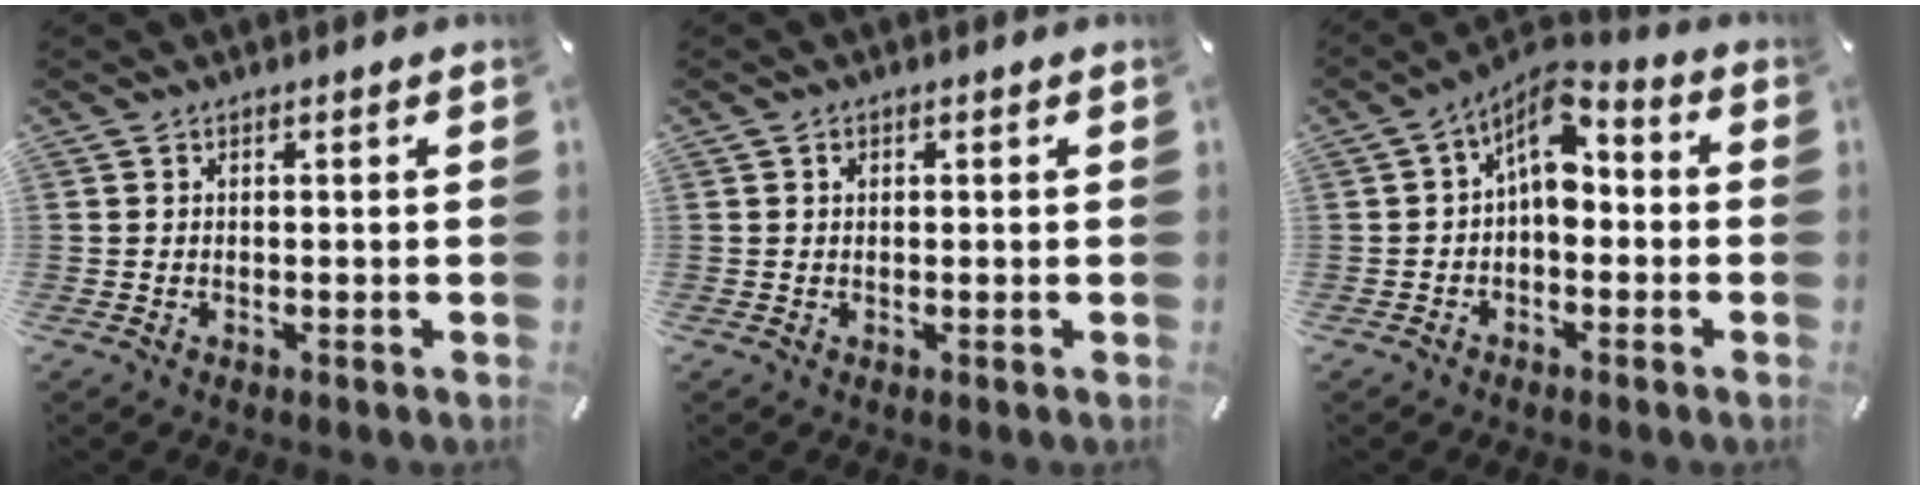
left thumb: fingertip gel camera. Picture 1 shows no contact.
{"total": 0.8, "force": [0.2, 0.7, 0.4], "torque": [0.000, -0.001, 0.002]}
{"total": 8.2, "force": [1.2, 5.0, 6.4], "torque": [-0.113, -0.011, 0.019]}